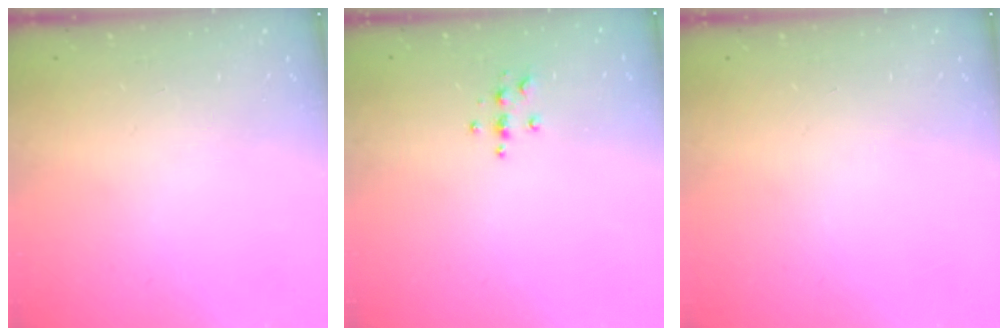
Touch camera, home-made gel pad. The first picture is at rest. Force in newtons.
{"total": 3.9, "press": 3.9, "slide": 0.4}
{"total": 0.0}